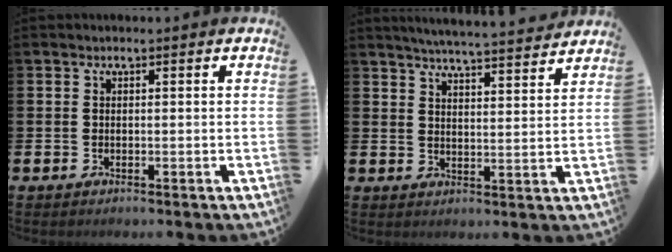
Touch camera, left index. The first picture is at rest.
{"total": 5.3, "force": [5.2, -0.3, 0.9], "torque": [-0.031, -0.038, 0.092]}